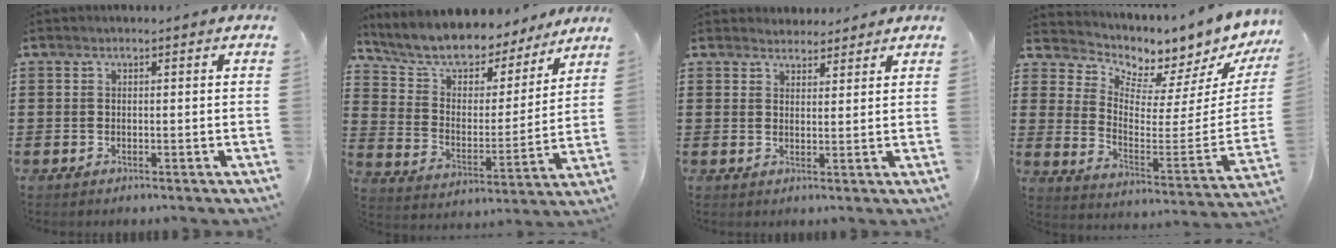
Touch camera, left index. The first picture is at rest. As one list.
[{"total": 7.7, "force": [7.2, 2.6, 1.3], "torque": [-0.070, -0.052, 0.125]}, {"total": 2.4, "force": [2.2, 0.8, -0.5], "torque": [0.003, -0.002, 0.044]}, {"total": 3.6, "force": [3.4, 0.6, -0.9], "torque": [-0.008, -0.068, 0.049]}]